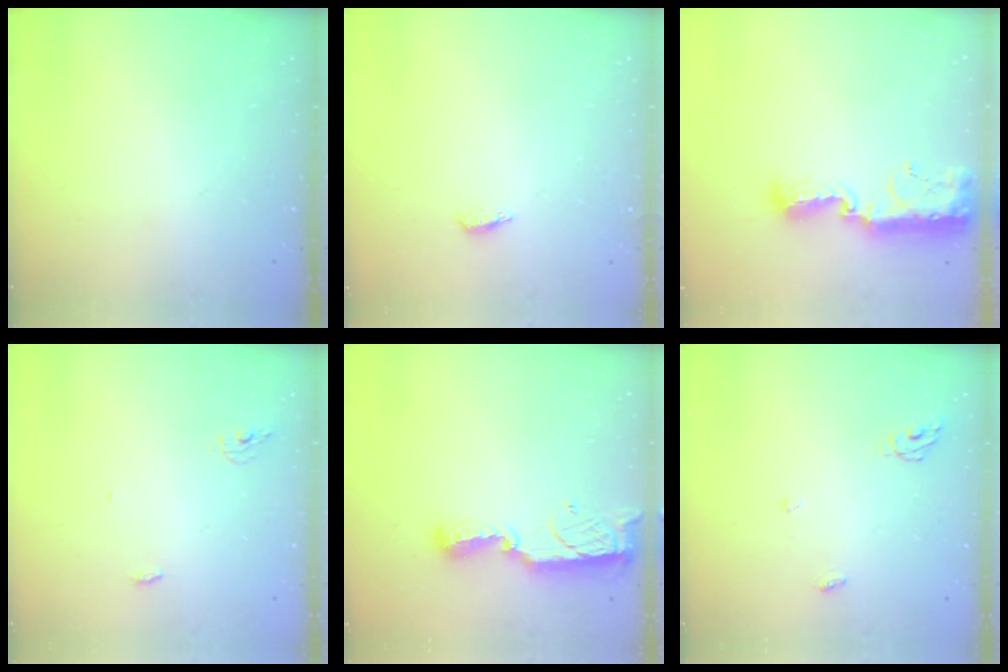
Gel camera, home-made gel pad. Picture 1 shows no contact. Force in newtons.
{"total": 3.1, "press": 3.0, "slide": 0.6}
{"total": 12.1, "press": 12.0, "slide": 0.9}
{"total": 4.2, "press": 4.2, "slide": 0.4}
{"total": 8.5, "press": 8.4, "slide": 0.2}
{"total": 4.9, "press": 4.9, "slide": 0.4}